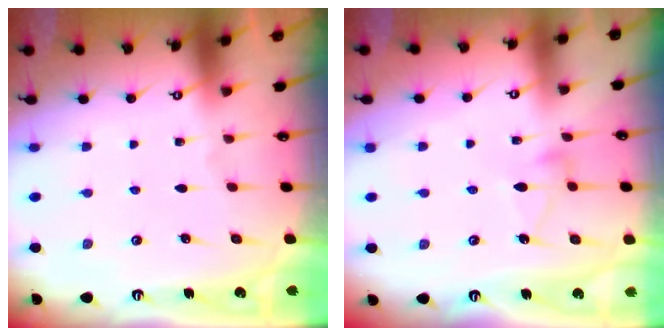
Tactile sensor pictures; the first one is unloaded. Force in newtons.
{"total": 4.6, "press": 4.6, "slide": 0.3}